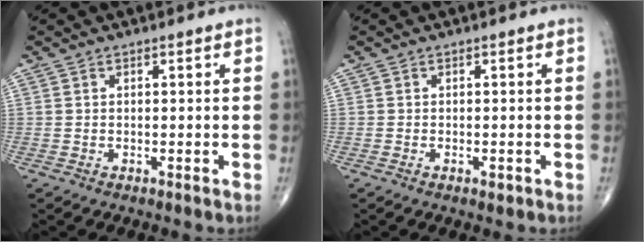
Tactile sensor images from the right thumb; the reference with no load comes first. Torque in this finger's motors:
{"motor_torque": [-0.12, -0.01, 0.06, 0.20, -0.01]}